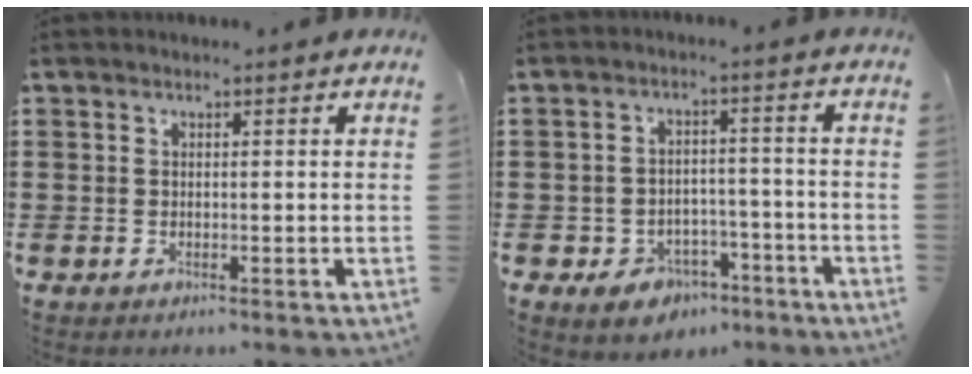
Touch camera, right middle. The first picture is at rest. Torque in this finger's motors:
{"motor_torque": [1.44, -0.70, 0.48, 0.09]}